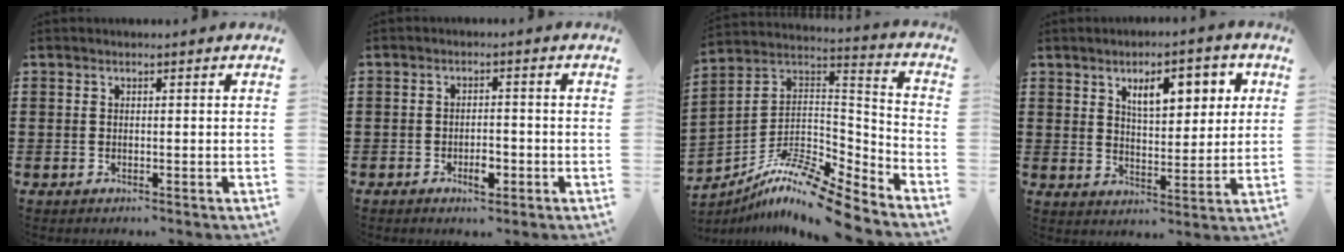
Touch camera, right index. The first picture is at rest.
{"total": 3.3, "force": [-1.6, 1.3, 2.6], "torque": [-0.044, 0.002, -0.029]}
{"total": 11.2, "force": [-9.3, 1.5, 6.1], "torque": [-0.115, 0.010, -0.187]}
{"total": 7.6, "force": [3.5, 3.2, 6.0], "torque": [-0.087, -0.004, 0.050]}